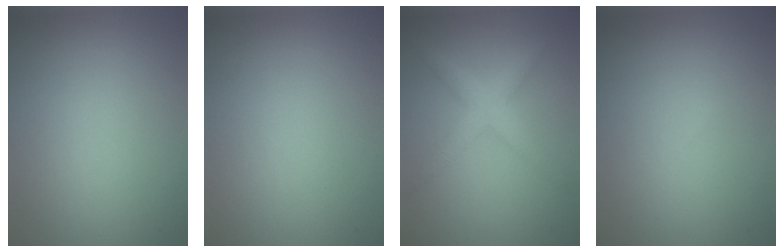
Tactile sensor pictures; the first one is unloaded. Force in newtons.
{"total": 0.0}
{"total": 2.4, "press": 2.4, "slide": 0.1}
{"total": 0.0}